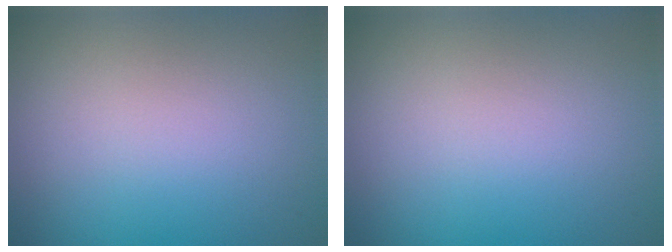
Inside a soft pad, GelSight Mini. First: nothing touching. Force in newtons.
{"total": 0.0}